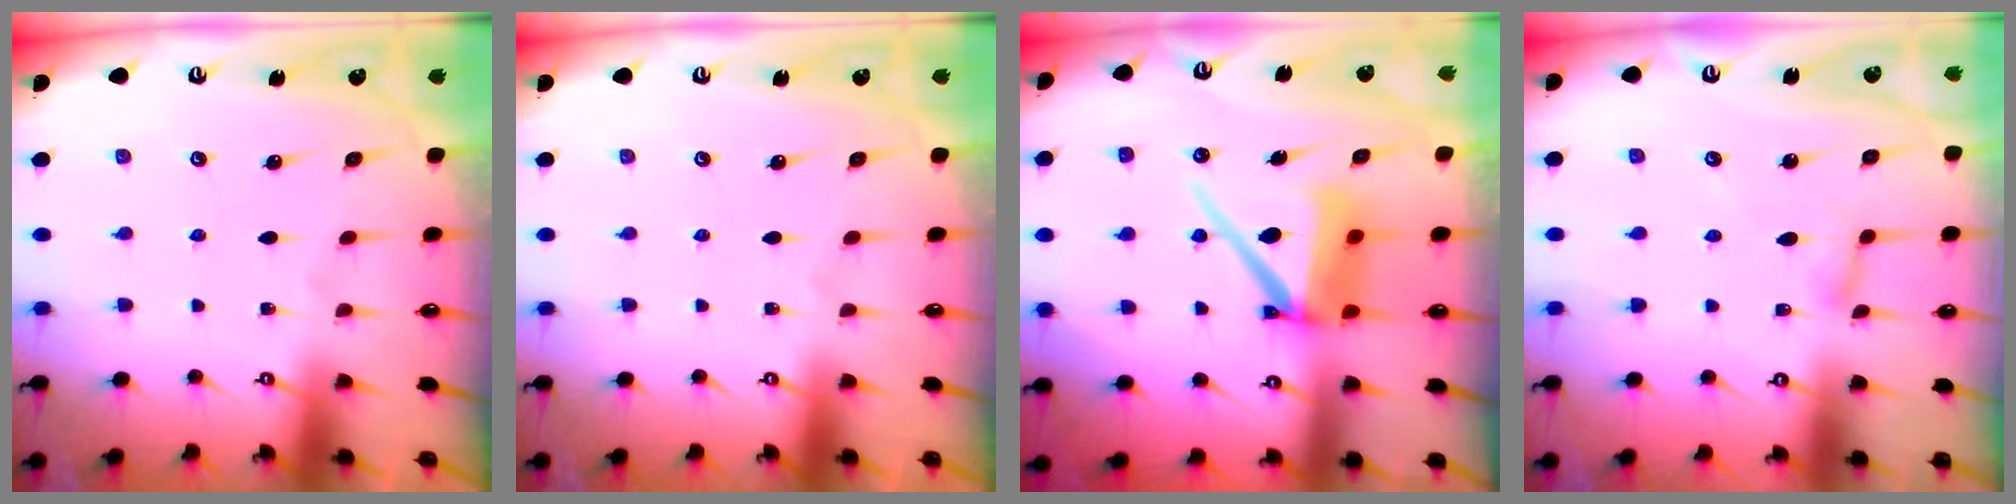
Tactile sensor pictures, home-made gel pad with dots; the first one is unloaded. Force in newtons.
{"total": 0.0}
{"total": 11.1, "press": 11.0, "slide": 1.3}
{"total": 2.6, "press": 2.6, "slide": 0.3}